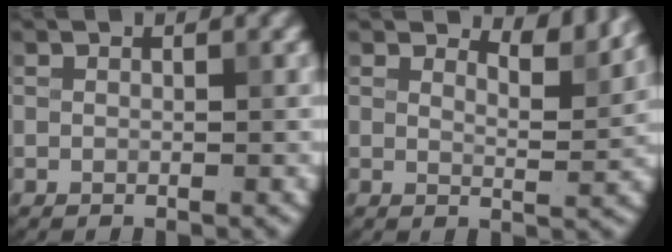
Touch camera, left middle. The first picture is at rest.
{"total": 3.0, "force": [2.8, 0.5, 1.1], "torque": [-0.017, -0.008, 0.037]}